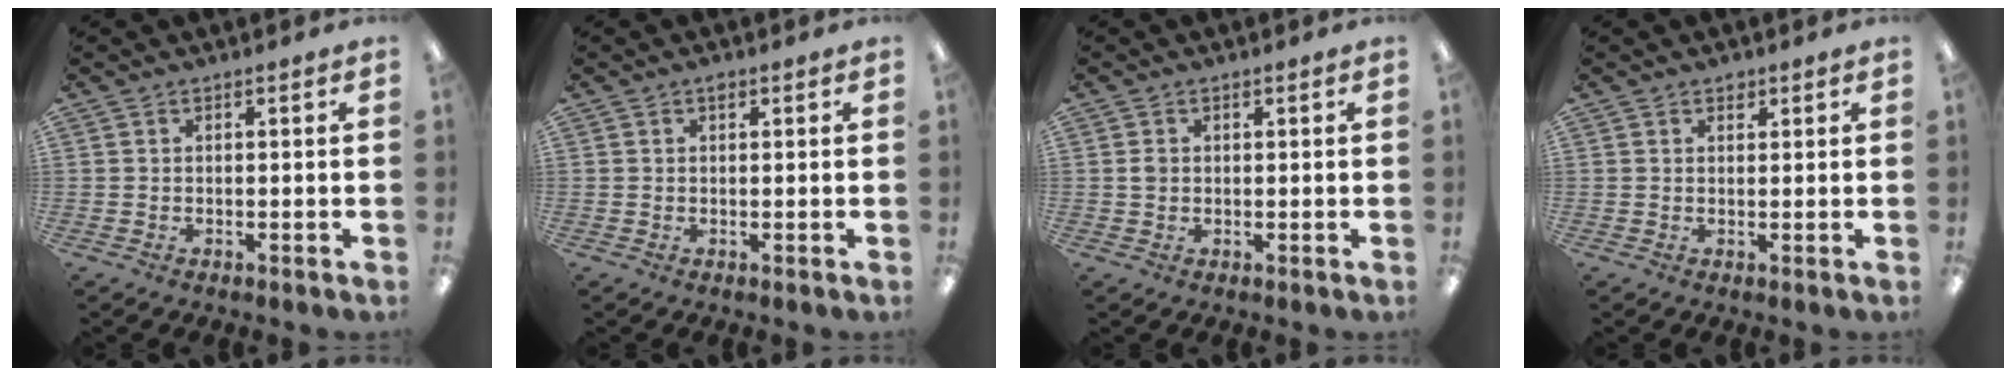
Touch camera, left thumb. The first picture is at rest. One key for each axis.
{"total": 1.1, "fx": 0.6, "fy": 0.6, "fz": 0.7, "tx": -0.007, "ty": 0.000, "tz": 0.008}
{"total": 1.4, "fx": 0.3, "fy": 1.2, "fz": 0.7, "tx": -0.014, "ty": 0.006, "tz": 0.004}
{"total": 1.5, "fx": 1.1, "fy": 0.9, "fz": 0.5, "tx": -0.002, "ty": -0.002, "tz": 0.018}